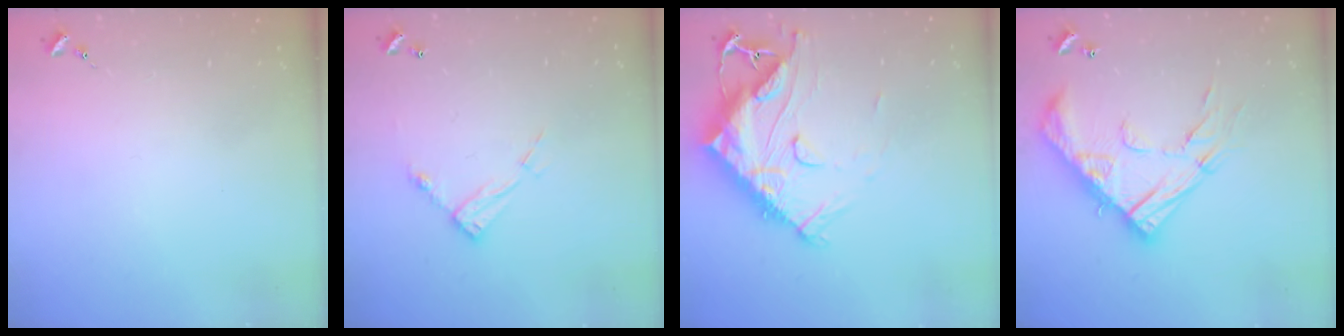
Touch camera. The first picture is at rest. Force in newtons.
{"total": 10.4, "press": 10.3, "slide": 0.7}
{"total": 18.8, "press": 18.7, "slide": 1.7}
{"total": 20.3, "press": 20.3, "slide": 1.7}